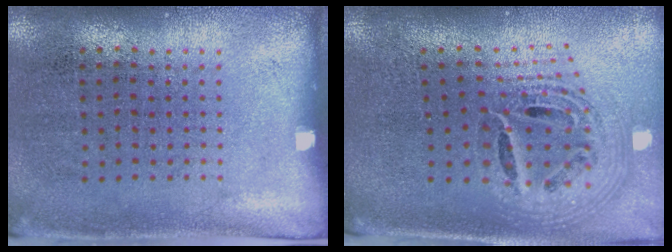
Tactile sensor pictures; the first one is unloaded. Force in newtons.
{"total": 1.9, "press": 1.4, "slide": 1.2}